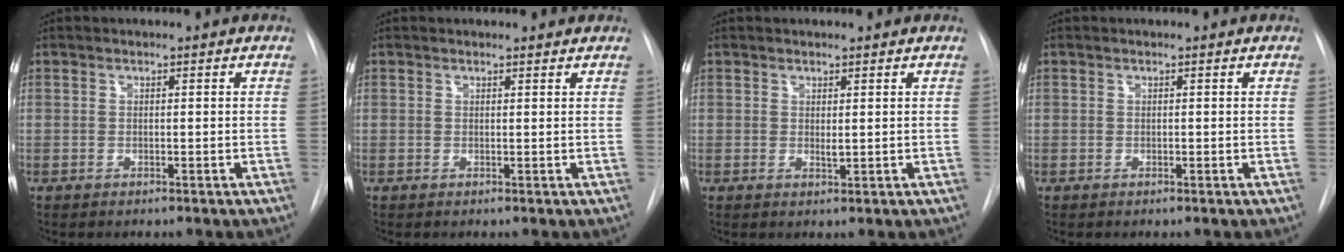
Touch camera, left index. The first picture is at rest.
{"total": 2.4, "force": [2.4, 0.5, 0.3], "torque": [-0.010, 0.010, 0.023]}
{"total": 1.2, "force": [0.7, 0.3, 0.9], "torque": [-0.018, -0.004, 0.013]}
{"total": 0.0}